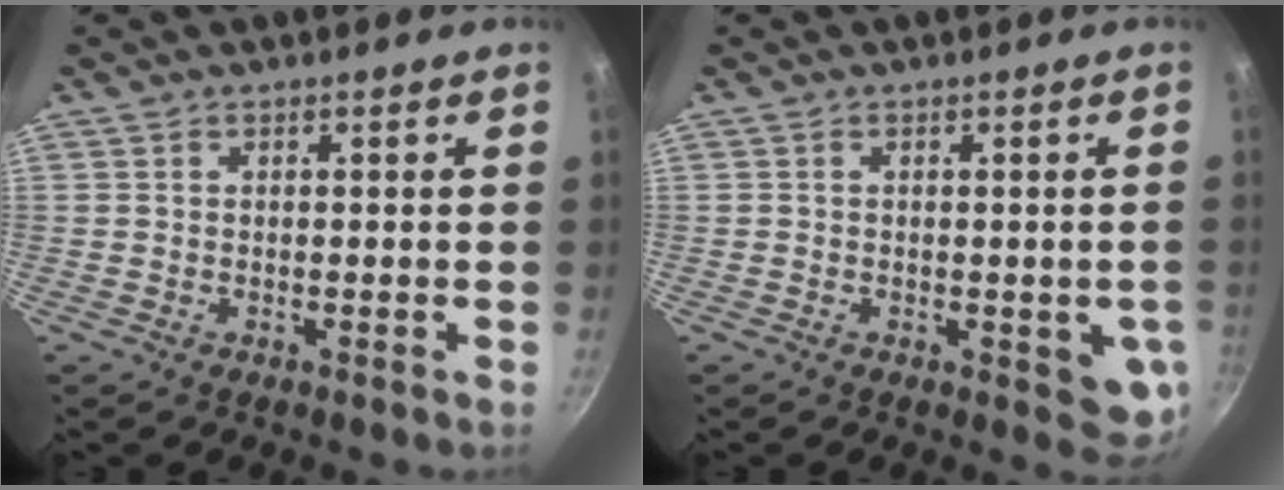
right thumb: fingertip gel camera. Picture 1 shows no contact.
{"total": 6.5, "force": [-1.3, 2.7, 5.8], "torque": [-0.047, -0.007, -0.014]}